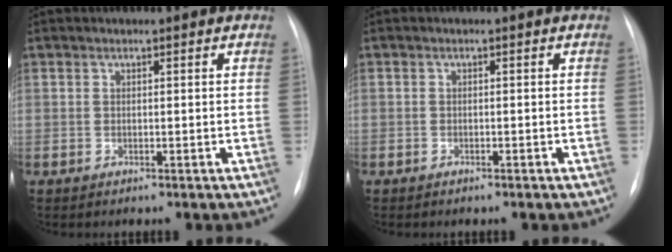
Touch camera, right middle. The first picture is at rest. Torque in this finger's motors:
{"motor_torque": [1.09, -1.05, 0.00, -0.17]}